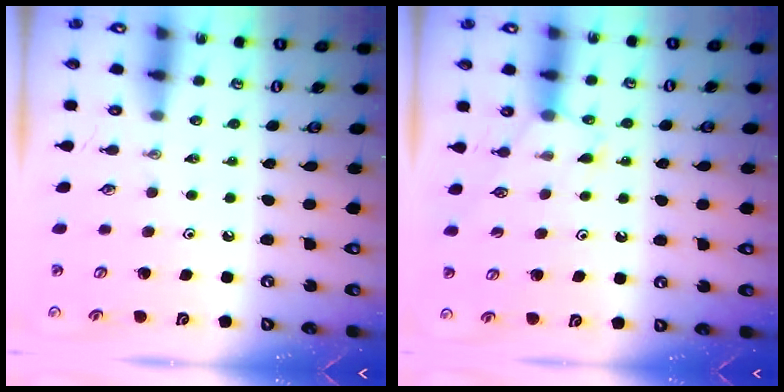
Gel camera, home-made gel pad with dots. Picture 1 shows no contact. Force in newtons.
{"total": 5.2, "press": 5.2, "slide": 0.6}